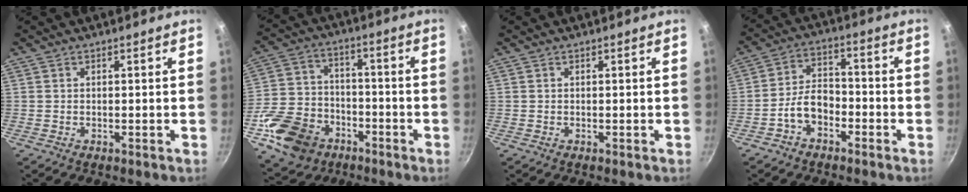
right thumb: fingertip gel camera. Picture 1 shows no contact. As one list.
[{"total": 17.4, "force": [-7.7, 12.8, 8.9], "torque": [-0.154, 0.044, -0.133]}, {"total": 0.0}, {"total": 7.4, "force": [-3.5, 4.7, 4.5], "torque": [-0.061, 0.045, -0.068]}]